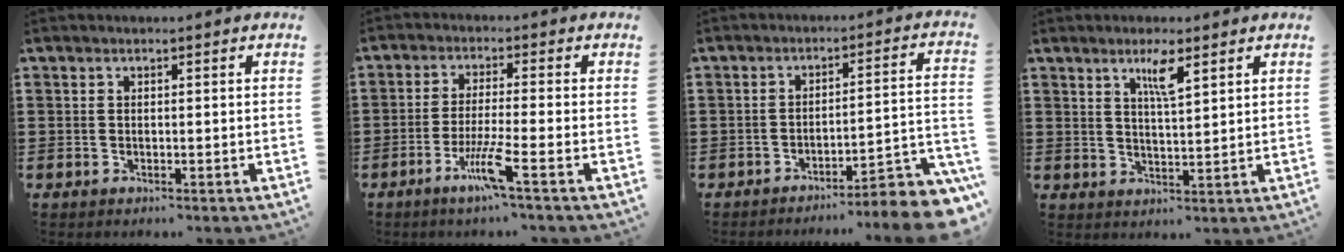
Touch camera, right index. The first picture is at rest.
{"total": 6.6, "force": [-3.5, -0.3, 5.5], "torque": [-0.116, -0.017, -0.067]}
{"total": 5.2, "force": [-4.7, 0.2, 2.3], "torque": [-0.036, -0.013, -0.094]}
{"total": 4.2, "force": [2.6, 0.6, 3.2], "torque": [-0.063, 0.001, 0.042]}